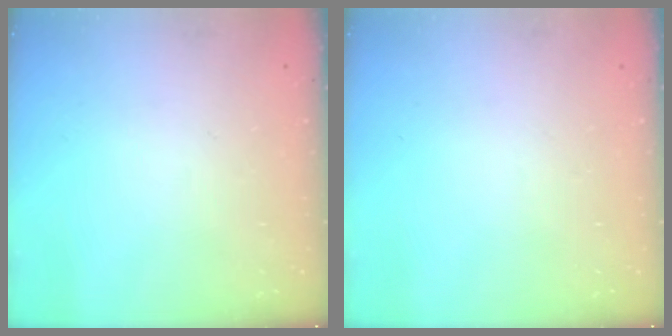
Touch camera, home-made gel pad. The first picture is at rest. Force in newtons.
{"total": 0.0}